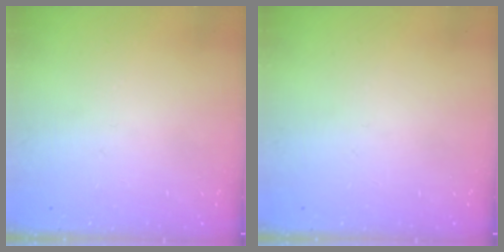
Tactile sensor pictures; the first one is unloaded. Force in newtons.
{"total": 0.0}